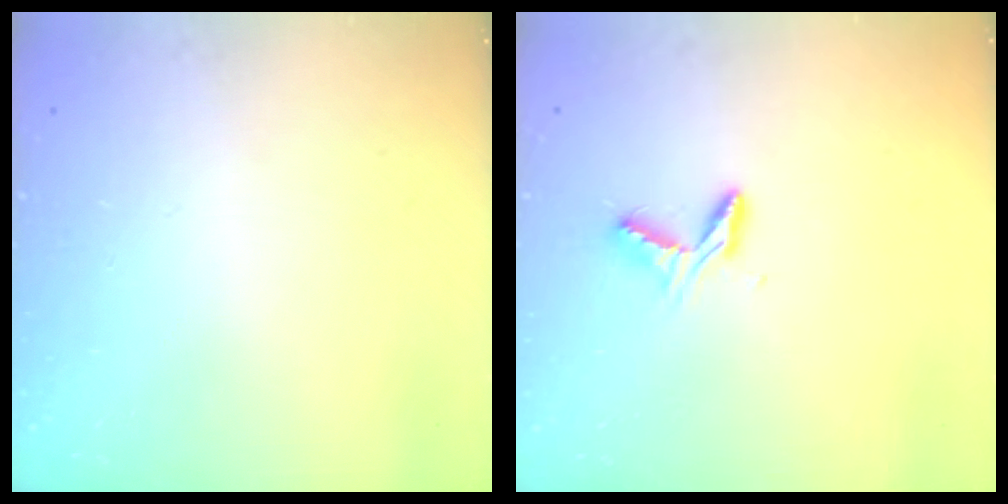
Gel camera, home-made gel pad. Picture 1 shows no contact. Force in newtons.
{"total": 5.7, "press": 5.7, "slide": 0.5}